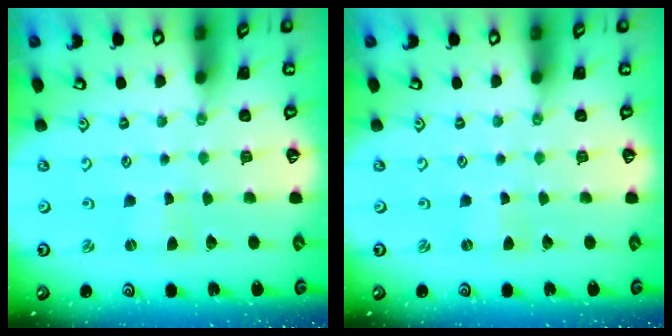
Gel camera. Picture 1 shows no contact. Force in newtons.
{"total": 0.0}